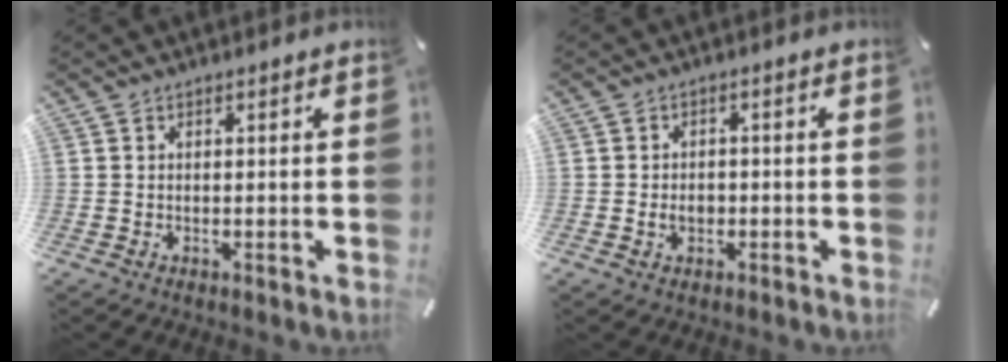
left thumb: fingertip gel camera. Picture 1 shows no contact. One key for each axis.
{"total": 3.5, "fx": -0.9, "fy": 2.6, "fz": 2.2, "tx": -0.032, "ty": 0.003, "tz": -0.019}